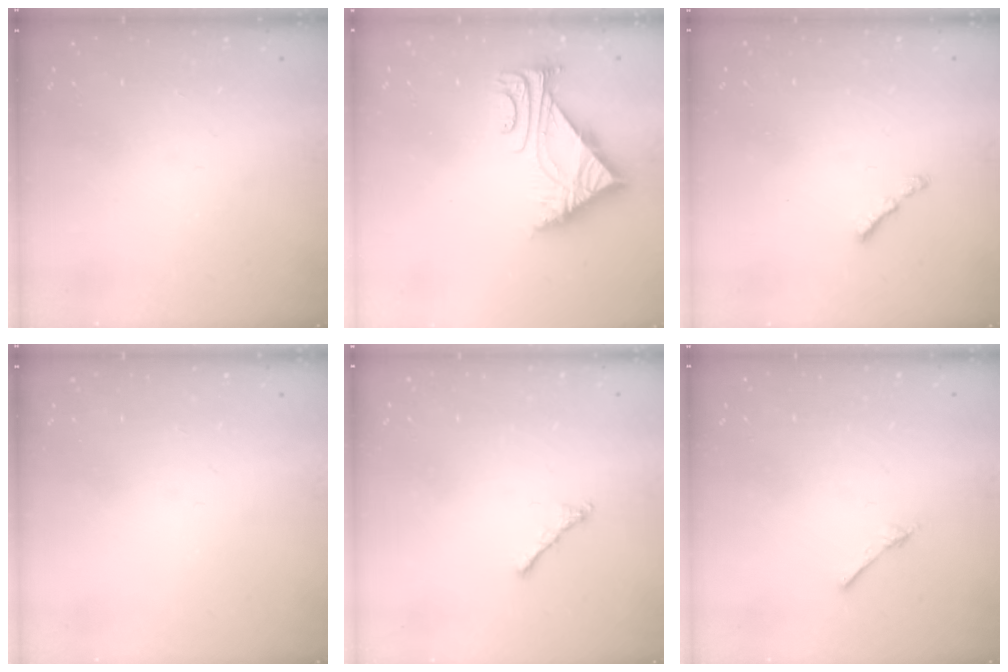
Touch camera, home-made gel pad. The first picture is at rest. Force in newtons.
{"total": 6.1, "press": 6.1, "slide": 0.0}
{"total": 1.0, "press": 0.9, "slide": 0.5}
{"total": 0.0}
{"total": 1.0, "press": 0.9, "slide": 0.4}
{"total": 2.4, "press": 2.4, "slide": 0.3}